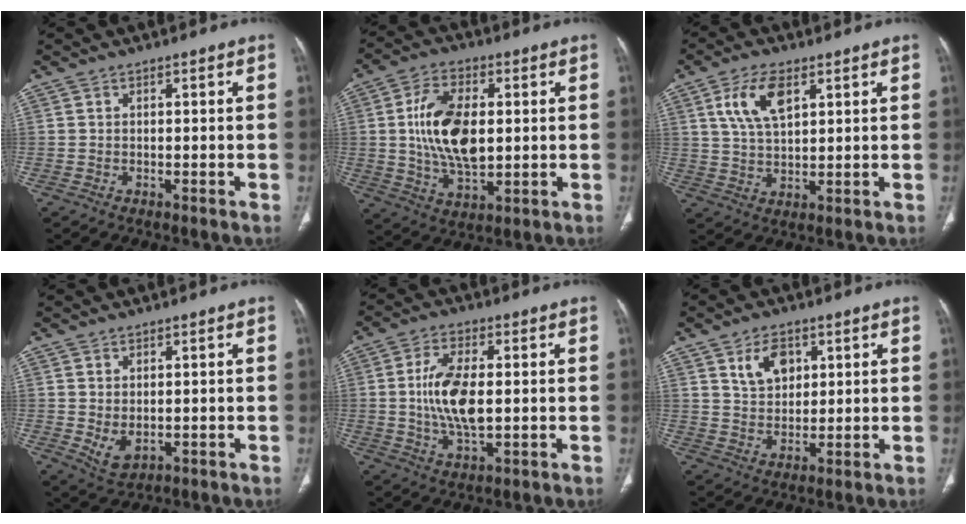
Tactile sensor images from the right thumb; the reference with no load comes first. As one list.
[{"total": 14.4, "force": [1.3, 7.9, 12.0], "torque": [-0.214, -0.004, 0.027]}, {"total": 8.7, "force": [3.7, 4.3, 6.7], "torque": [-0.125, -0.011, 0.075]}, {"total": 3.9, "force": [-0.2, 2.5, 3.0], "torque": [-0.053, -0.007, 0.013]}, {"total": 10.7, "force": [0.2, 4.9, 9.5], "torque": [-0.189, -0.005, 0.007]}, {"total": 6.9, "force": [3.2, 4.5, 4.1], "torque": [-0.052, -0.018, 0.063]}]